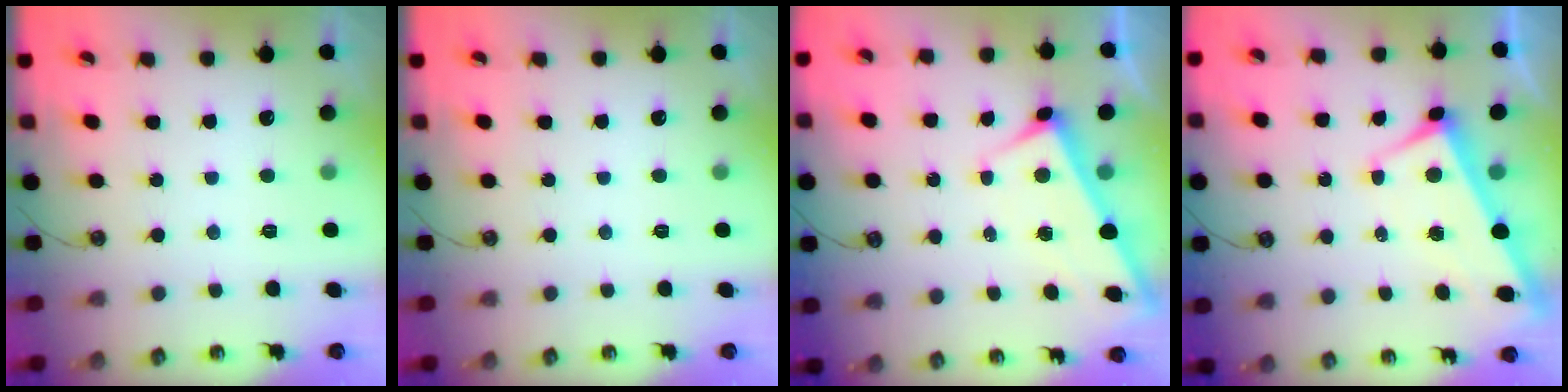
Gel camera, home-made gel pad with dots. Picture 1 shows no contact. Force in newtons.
{"total": 0.0}
{"total": 4.6, "press": 4.6, "slide": 0.1}
{"total": 2.9, "press": 2.8, "slide": 0.9}